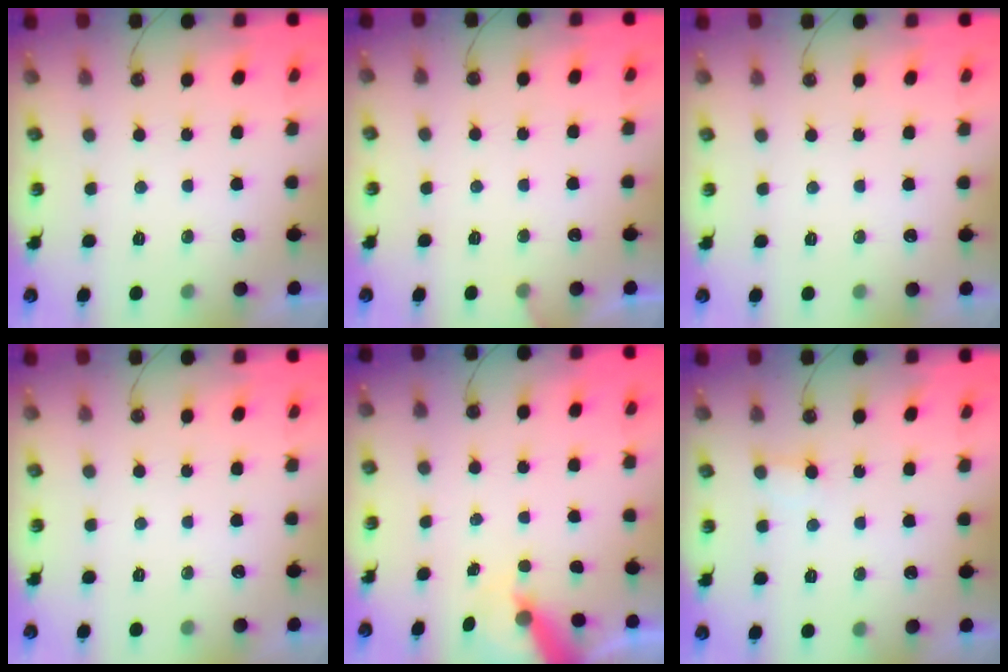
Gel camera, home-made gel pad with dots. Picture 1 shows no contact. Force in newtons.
{"total": 3.7, "press": 3.7, "slide": 0.3}
{"total": 0.0}
{"total": 0.0}
{"total": 7.0, "press": 7.0, "slide": 0.7}
{"total": 5.5, "press": 5.5, "slide": 0.5}